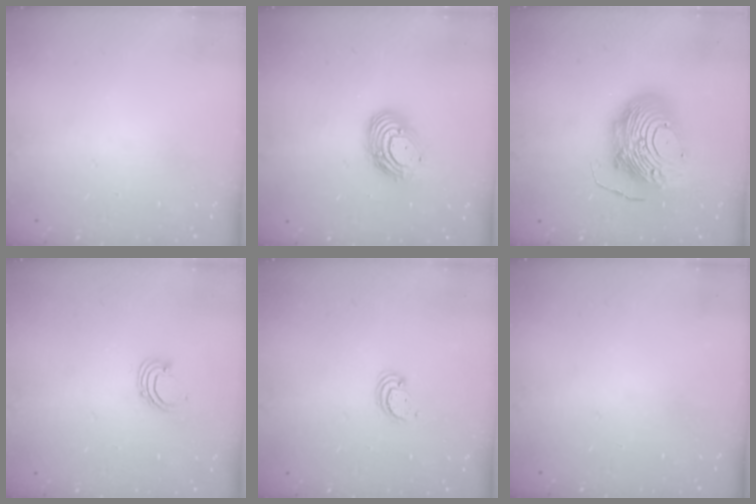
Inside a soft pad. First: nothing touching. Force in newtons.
{"total": 11.8, "press": 11.8, "slide": 1.0}
{"total": 19.8, "press": 19.7, "slide": 1.9}
{"total": 2.9, "press": 2.9, "slide": 0.2}
{"total": 2.3, "press": 2.3, "slide": 0.2}
{"total": 0.0}